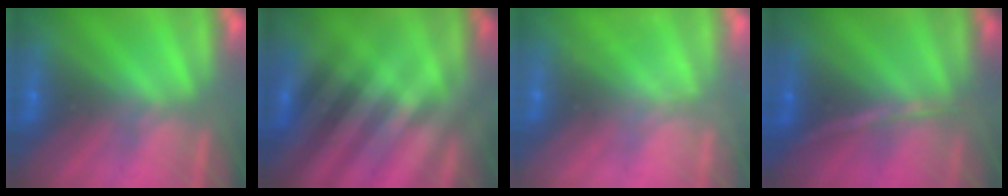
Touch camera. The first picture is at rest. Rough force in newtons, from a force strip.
{"total": 2.4}
{"total": 2.2}
{"total": 1.3}